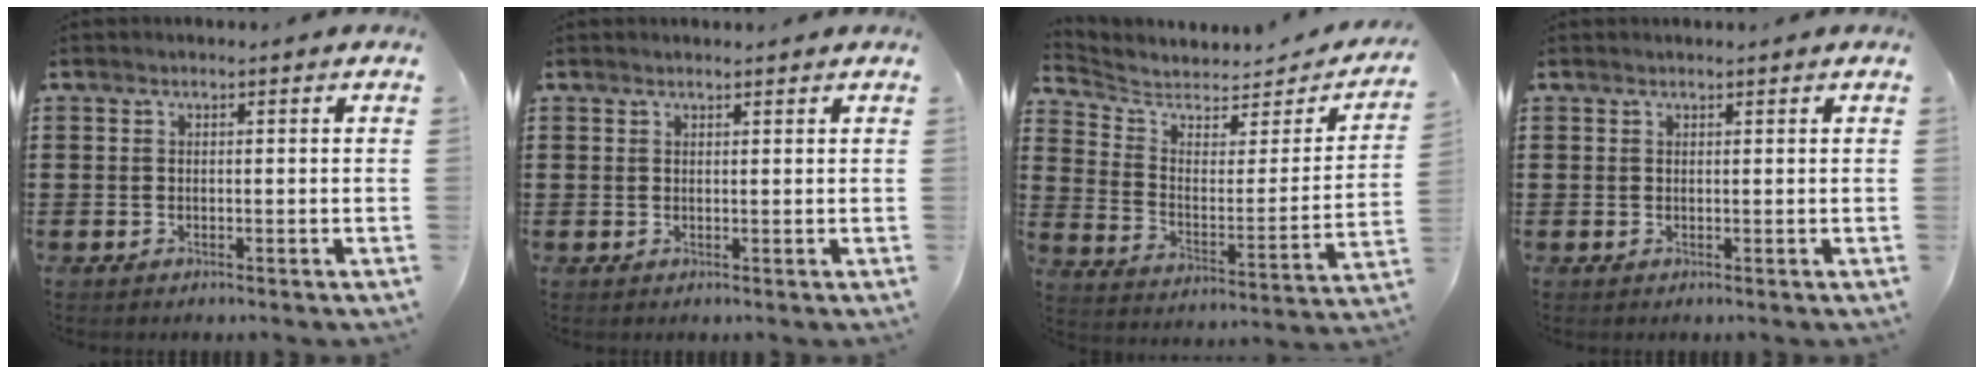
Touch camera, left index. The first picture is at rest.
{"total": 0.8, "force": [0.8, 0.0, 0.3], "torque": [-0.006, -0.002, 0.016]}
{"total": 4.5, "force": [4.1, 1.7, 1.0], "torque": [-0.049, -0.033, 0.066]}
{"total": 0.5, "force": [0.5, 0.0, 0.2], "torque": [-0.006, -0.001, 0.010]}